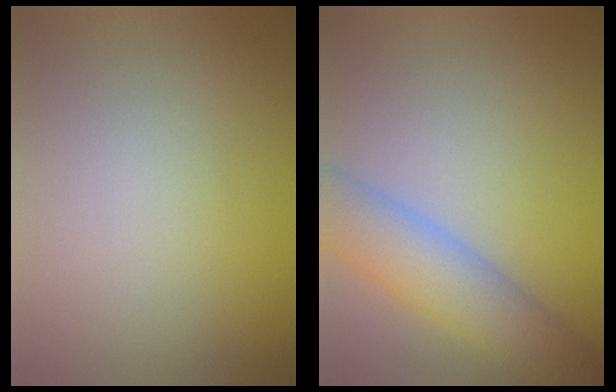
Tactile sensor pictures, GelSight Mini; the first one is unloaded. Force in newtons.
{"total": 6.1, "press": 6.1, "slide": 0.3}